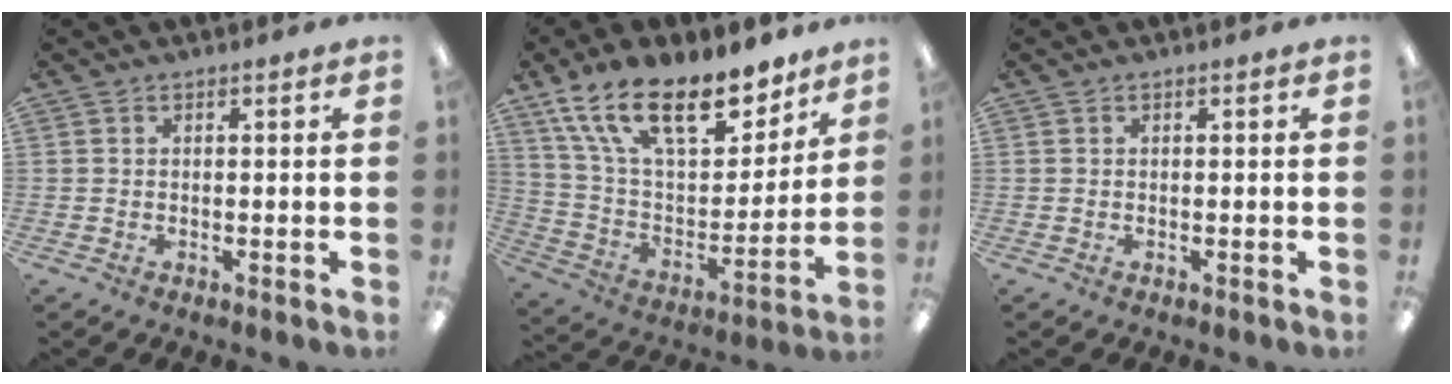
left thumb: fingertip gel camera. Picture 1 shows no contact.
{"total": 21.9, "force": [15.0, 9.5, 12.9], "torque": [-0.227, -0.086, 0.268]}
{"total": 0.0}